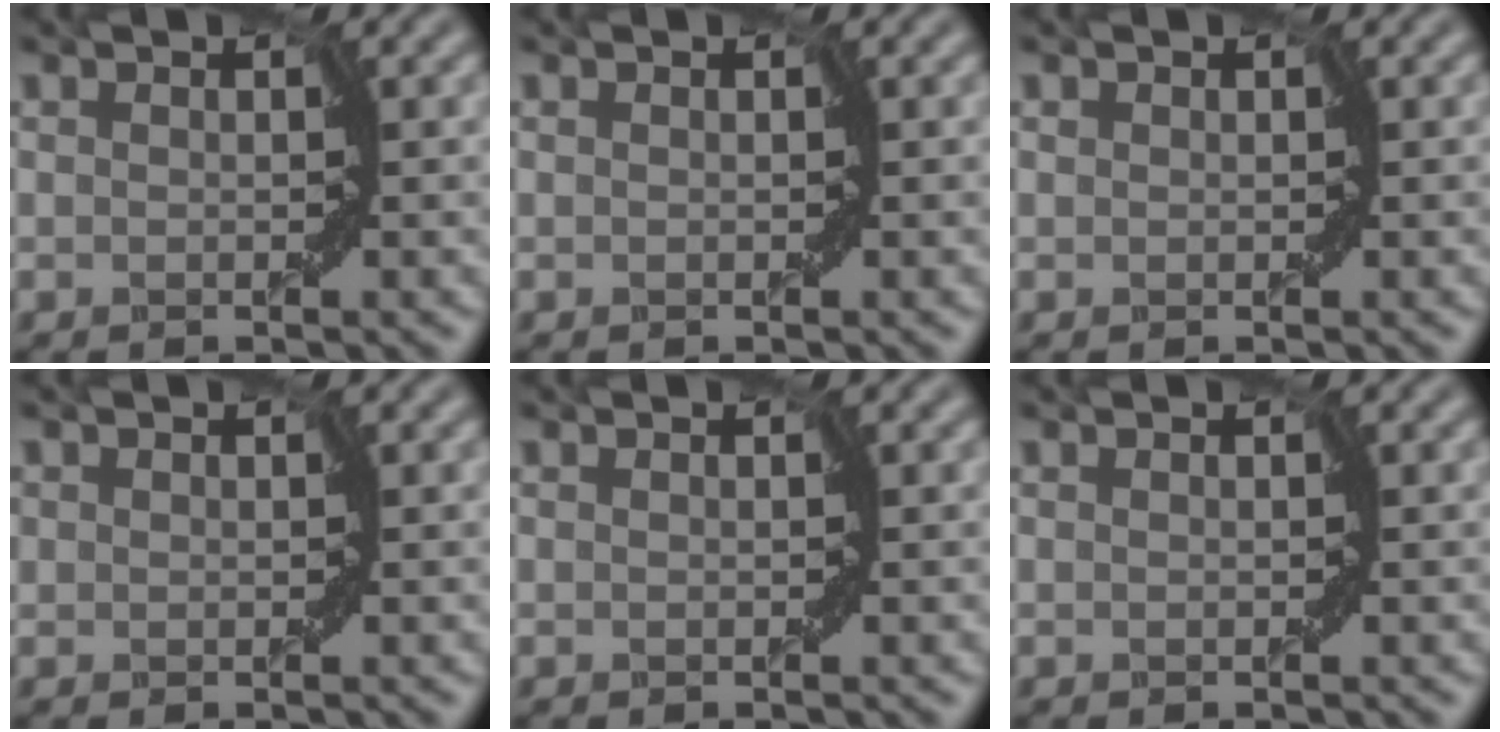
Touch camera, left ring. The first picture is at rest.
{"total": 0.0}
{"total": 0.6, "force": [0.3, 0.5, 0.2], "torque": [-0.004, 0.004, -0.004]}
{"total": 0.8, "force": [0.4, 0.6, 0.2], "torque": [-0.003, 0.003, -0.005]}
{"total": 0.0}
{"total": 0.0}